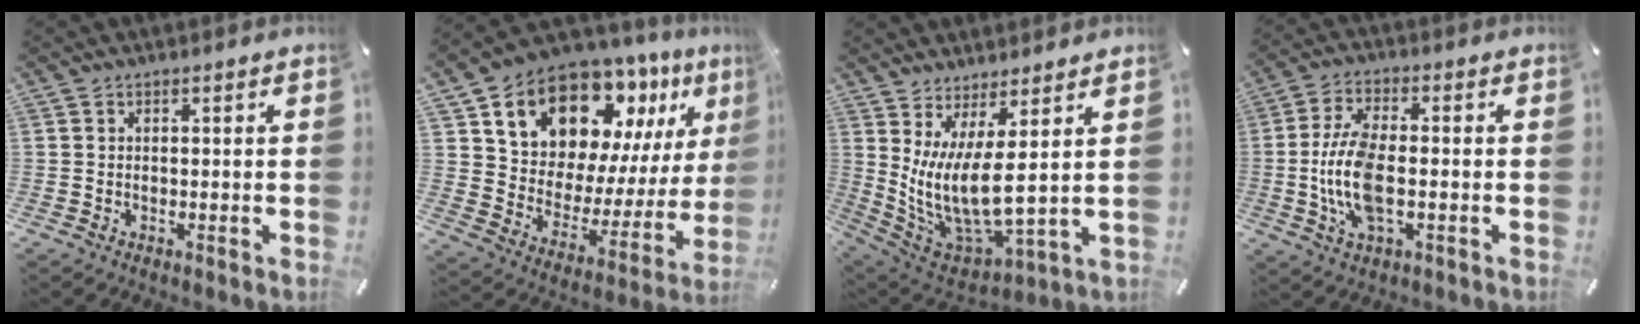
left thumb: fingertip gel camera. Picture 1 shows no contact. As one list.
[{"total": 16.0, "force": [12.1, 9.3, 5.0], "torque": [-0.083, -0.107, 0.213]}, {"total": 11.5, "force": [3.3, 3.9, 10.3], "torque": [-0.242, -0.065, 0.058]}, {"total": 11.8, "force": [-1.6, 5.0, 10.5], "torque": [-0.230, -0.012, -0.031]}]